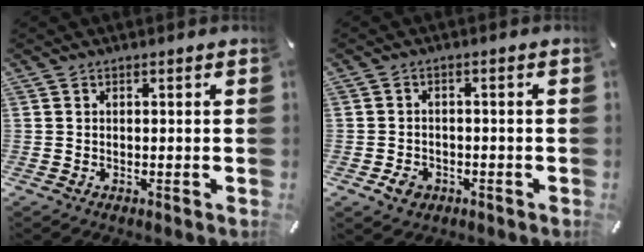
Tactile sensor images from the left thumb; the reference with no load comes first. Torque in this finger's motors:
{"motor_torque": [-0.54, 0.55, 0.10, -0.10, 0.00]}